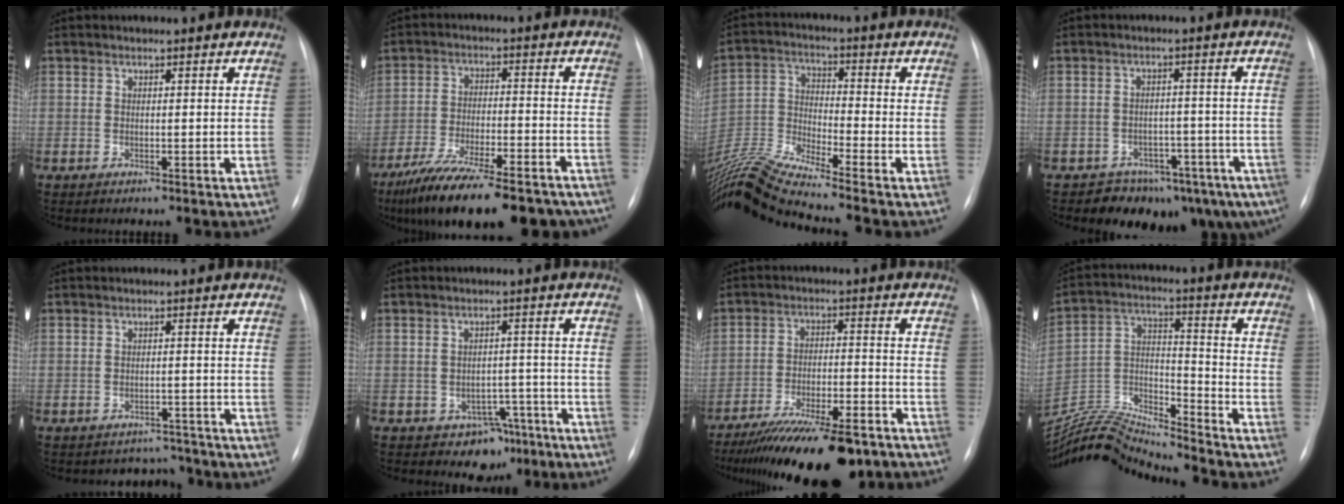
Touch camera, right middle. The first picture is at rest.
{"total": 20.8, "force": [-16.8, 4.7, 11.4], "torque": [-0.152, -0.006, -0.253]}
{"total": 10.6, "force": [-9.3, -2.0, 4.6], "torque": [-0.104, -0.021, -0.180]}
{"total": 11.6, "force": [-8.5, 6.9, 3.9], "torque": [-0.022, 0.034, -0.110]}
{"total": 3.8, "force": [-3.4, 1.4, -1.0], "torque": [0.013, 0.019, -0.044]}
{"total": 5.6, "force": [-3.5, 4.2, 1.5], "torque": [-0.004, 0.019, -0.038]}
{"total": 18.4, "force": [-14.6, 4.1, 10.4], "torque": [-0.147, -0.008, -0.227]}
{"total": 13.8, "force": [-13.6, -1.1, 1.6], "torque": [-0.035, 0.032, -0.260]}